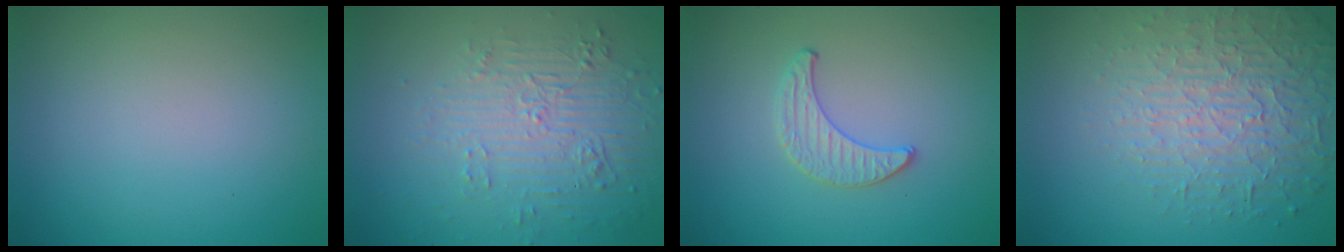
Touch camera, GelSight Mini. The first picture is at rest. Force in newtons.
{"total": 4.6, "press": 3.2, "slide": 3.2}
{"total": 1.3, "press": 1.3, "slide": 0.2}
{"total": 5.5, "press": 4.5, "slide": 3.2}